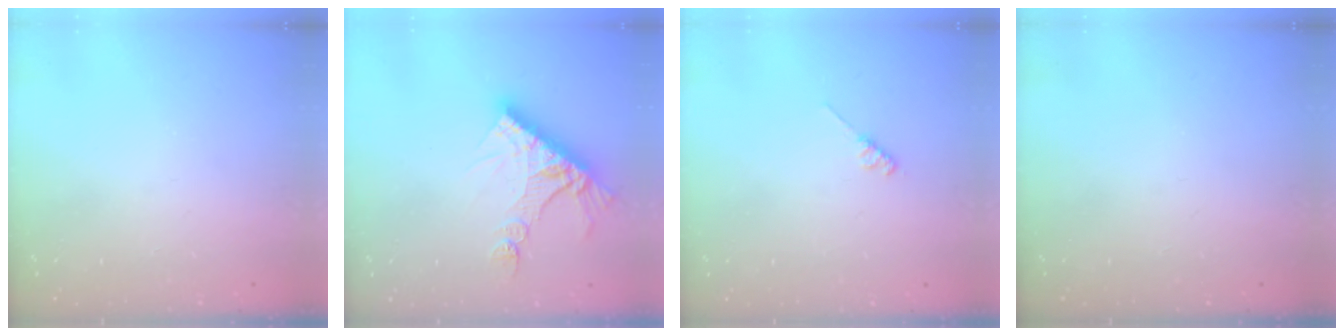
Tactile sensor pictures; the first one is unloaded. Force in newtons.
{"total": 11.6, "press": 11.5, "slide": 1.1}
{"total": 2.6, "press": 2.5, "slide": 0.4}
{"total": 0.0}